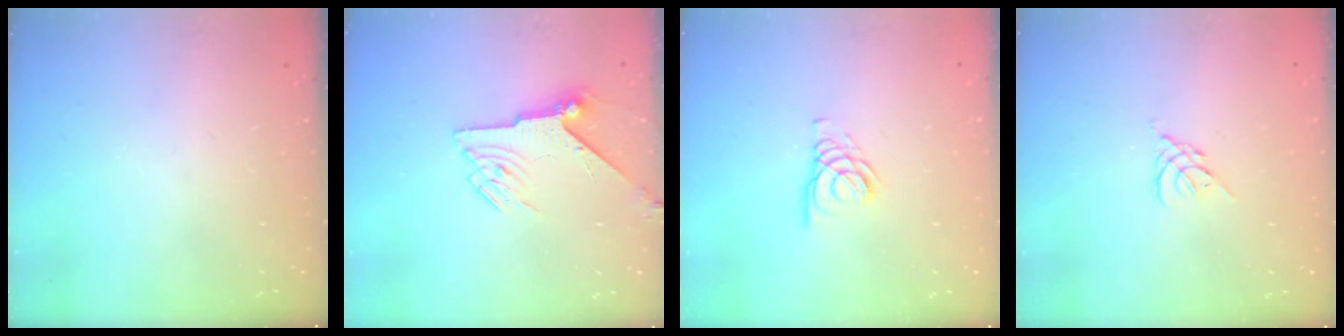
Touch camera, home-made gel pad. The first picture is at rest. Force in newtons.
{"total": 6.7, "press": 6.6, "slide": 0.9}
{"total": 4.8, "press": 4.8, "slide": 0.6}
{"total": 2.6, "press": 2.5, "slide": 0.7}